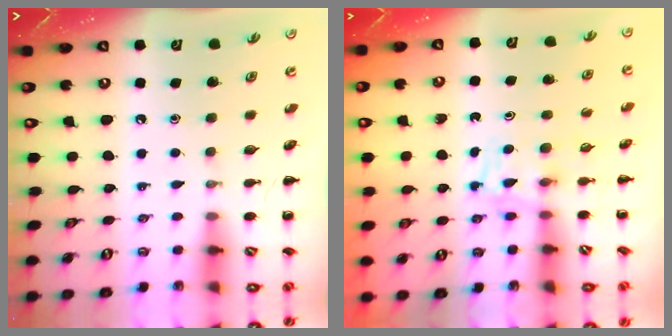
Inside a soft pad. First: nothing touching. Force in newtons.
{"total": 3.2, "press": 2.9, "slide": 1.2}